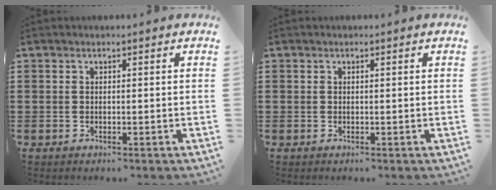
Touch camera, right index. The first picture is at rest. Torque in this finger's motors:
{"motor_torque": [-0.11, 0.01, -0.01, -0.01]}